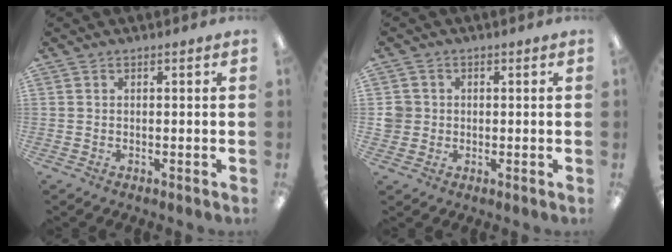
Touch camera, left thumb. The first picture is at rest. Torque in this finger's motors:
{"motor_torque": [-0.39, 0.39, 0.17, -0.21, 0.01]}